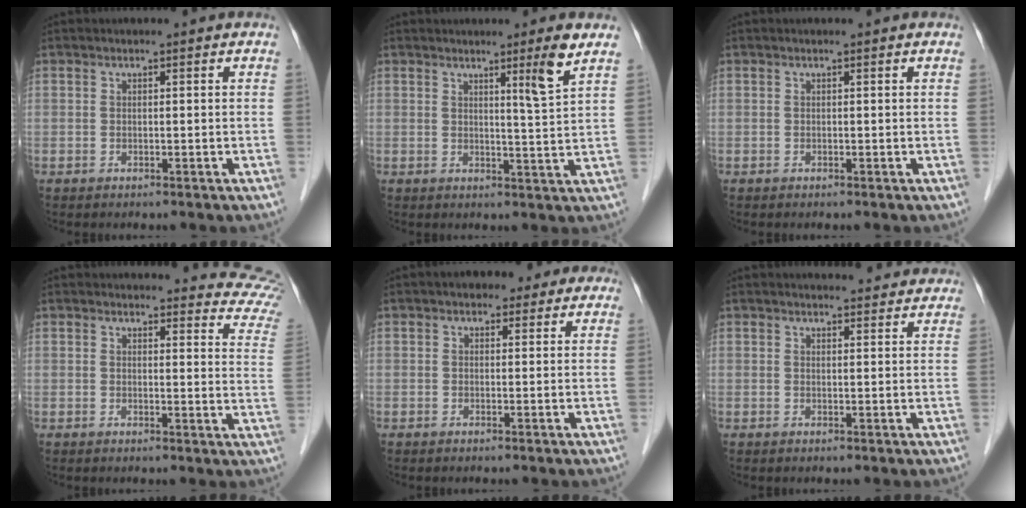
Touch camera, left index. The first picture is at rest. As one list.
[{"total": 4.7, "force": [2.8, -1.3, 3.5], "torque": [-0.052, -0.013, 0.049]}, {"total": 0.0}, {"total": 15.4, "force": [15.0, 2.6, 2.4], "torque": [0.011, -0.075, 0.127]}, {"total": 4.1, "force": [2.7, 2.6, 1.6], "torque": [-0.009, 0.023, 0.034]}, {"total": 8.0, "force": [7.5, 1.6, 2.0], "torque": [-0.015, 0.008, 0.078]}]